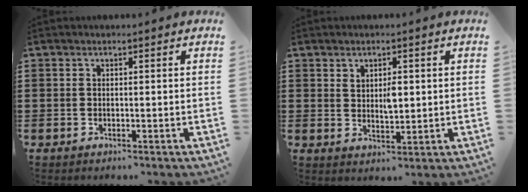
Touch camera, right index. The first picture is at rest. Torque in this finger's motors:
{"motor_torque": [0.82, 0.80, 0.11, 0.07]}